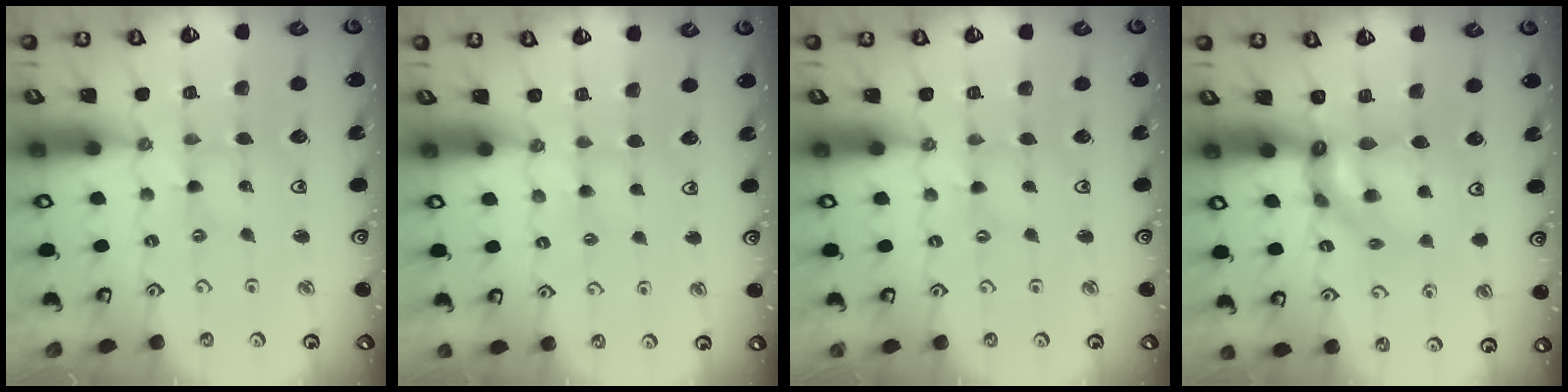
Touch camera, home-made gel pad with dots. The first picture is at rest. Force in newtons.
{"total": 2.7, "press": 2.6, "slide": 0.5}
{"total": 0.0}
{"total": 9.0, "press": 9.0, "slide": 1.1}